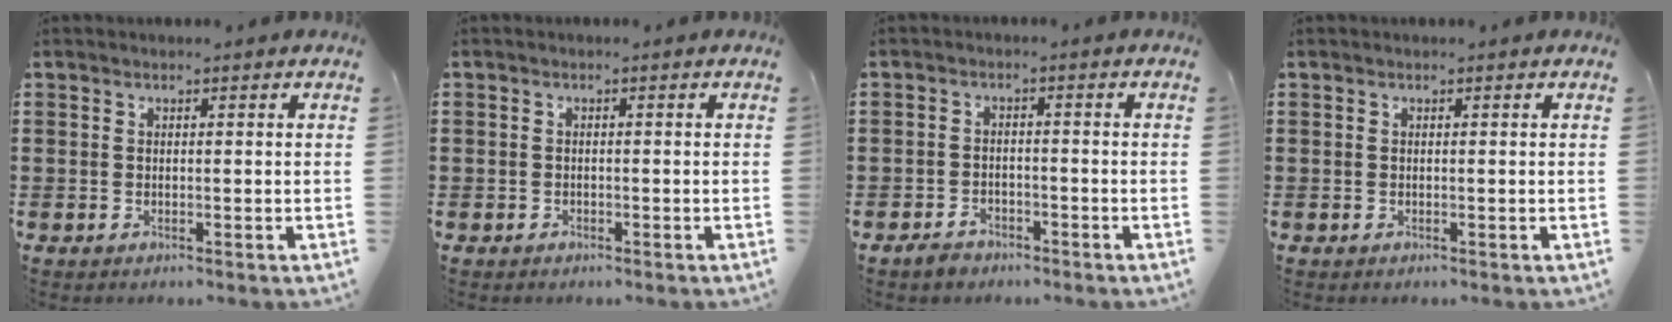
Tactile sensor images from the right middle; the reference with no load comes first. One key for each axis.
{"total": 1.1, "fx": -0.5, "fy": 0.9, "fz": 0.1, "tx": -0.003, "ty": 0.003, "tz": -0.012}
{"total": 2.4, "fx": -2.0, "fy": 1.2, "fz": 0.5, "tx": -0.015, "ty": 0.005, "tz": -0.043}
{"total": 0.0}